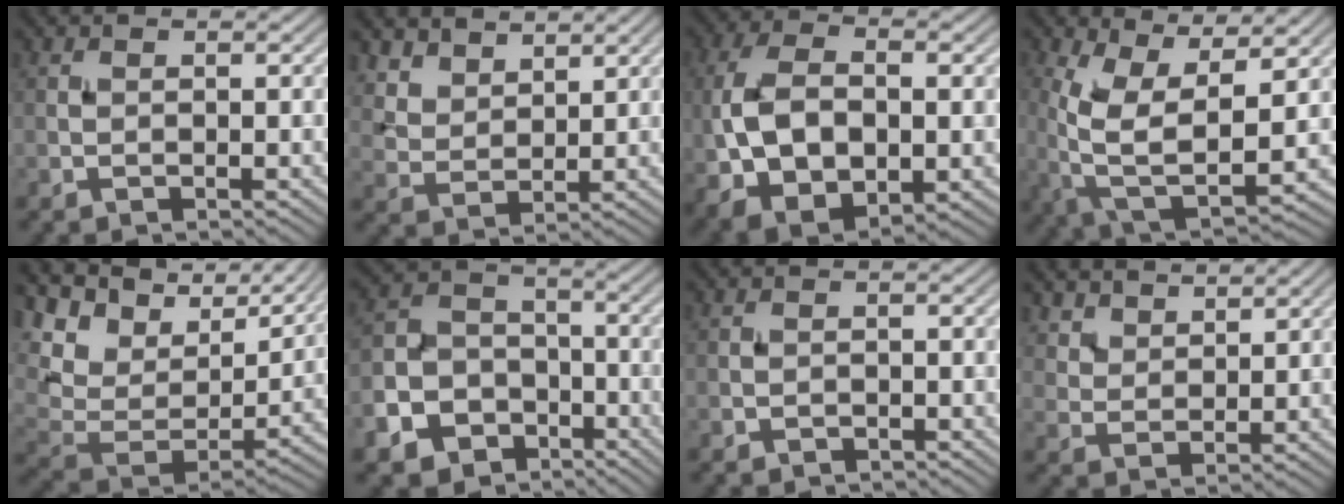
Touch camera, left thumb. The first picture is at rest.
{"total": 4.8, "force": [3.9, 2.3, 1.7], "torque": [-0.050, -0.015, 0.099]}
{"total": 12.0, "force": [-0.9, 7.2, 9.6], "torque": [-0.209, -0.011, -0.007]}
{"total": 11.2, "force": [1.6, 5.2, 9.8], "torque": [-0.218, -0.007, 0.027]}
{"total": 15.3, "force": [10.3, 7.4, 8.6], "torque": [-0.222, 0.022, 0.169]}
{"total": 11.3, "force": [-6.3, 8.4, 4.2], "torque": [-0.114, -0.036, -0.122]}
{"total": 0.8, "force": [-0.7, 0.4, 0.2], "torque": [-0.001, -0.002, -0.014]}
{"total": 4.5, "force": [3.9, 1.8, 1.4], "torque": [-0.039, -0.017, 0.101]}